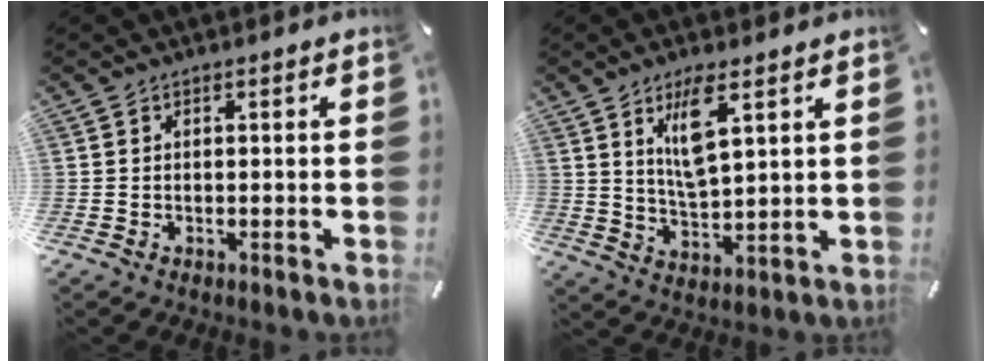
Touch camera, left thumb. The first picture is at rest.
{"total": 9.4, "force": [5.0, 2.7, 7.4], "torque": [-0.139, -0.011, 0.086]}